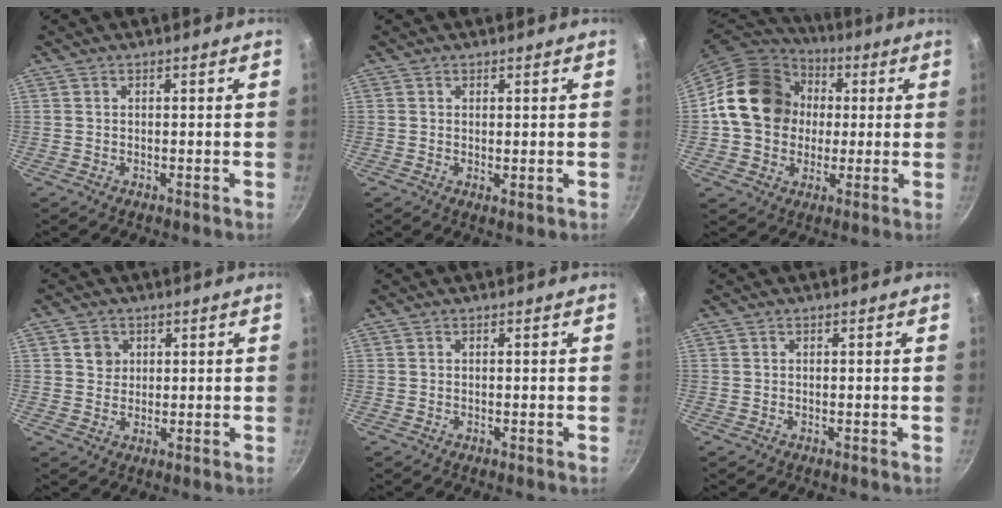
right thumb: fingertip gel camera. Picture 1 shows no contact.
{"total": 1.1, "force": [0.5, 0.5, 0.9], "torque": [-0.016, -0.009, 0.005]}
{"total": 18.5, "force": [2.1, 15.4, 10.0], "torque": [-0.142, 0.030, 0.029]}
{"total": 3.4, "force": [1.2, 3.0, 0.9], "torque": [0.005, 0.001, 0.019]}
{"total": 0.0}
{"total": 0.0}